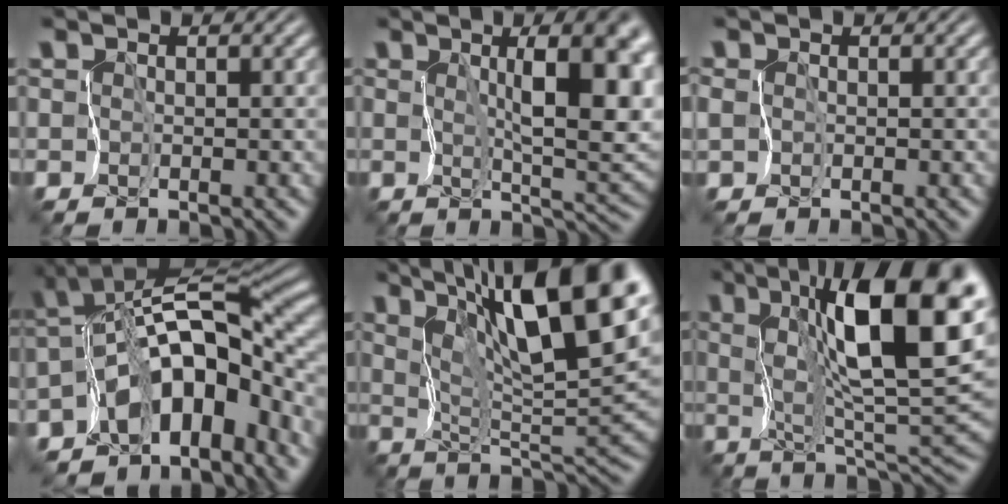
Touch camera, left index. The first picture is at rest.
{"total": 10.4, "force": [2.1, 3.6, 9.5], "torque": [-0.129, 0.003, 0.031]}
{"total": 1.5, "force": [0.4, 1.2, 0.8], "torque": [-0.007, 0.013, -0.016]}
{"total": 11.7, "force": [-5.2, 6.5, 8.2], "torque": [-0.126, 0.007, -0.091]}
{"total": 14.1, "force": [8.1, 2.9, 11.1], "torque": [-0.167, 0.007, 0.127]}
{"total": 13.5, "force": [5.1, 3.1, 12.1], "torque": [-0.190, 0.003, 0.078]}